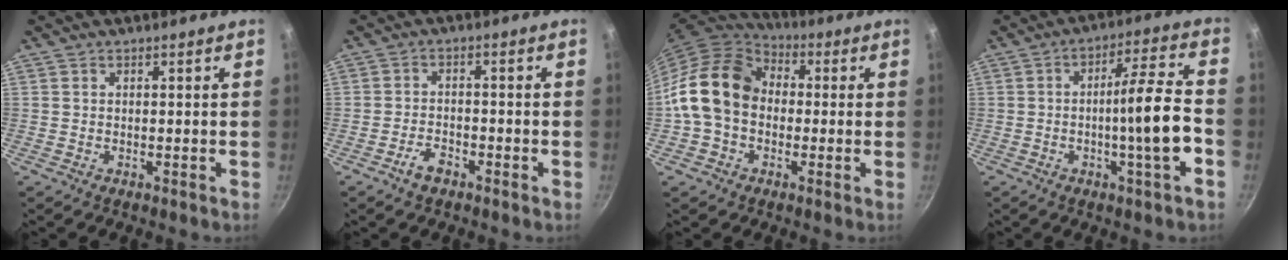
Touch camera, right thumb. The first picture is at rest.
{"total": 3.5, "force": [-2.4, 1.6, 2.0], "torque": [-0.034, 0.020, -0.043]}
{"total": 15.4, "force": [-0.3, 11.9, 9.7], "torque": [-0.150, 0.036, -0.021]}
{"total": 11.7, "force": [-3.2, 0.8, 11.3], "torque": [-0.167, 0.031, -0.048]}